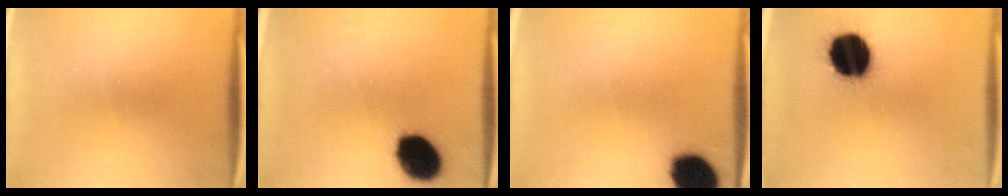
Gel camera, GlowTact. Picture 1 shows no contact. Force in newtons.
{"total": 13.8}
{"total": 13.5}
{"total": 18.5}